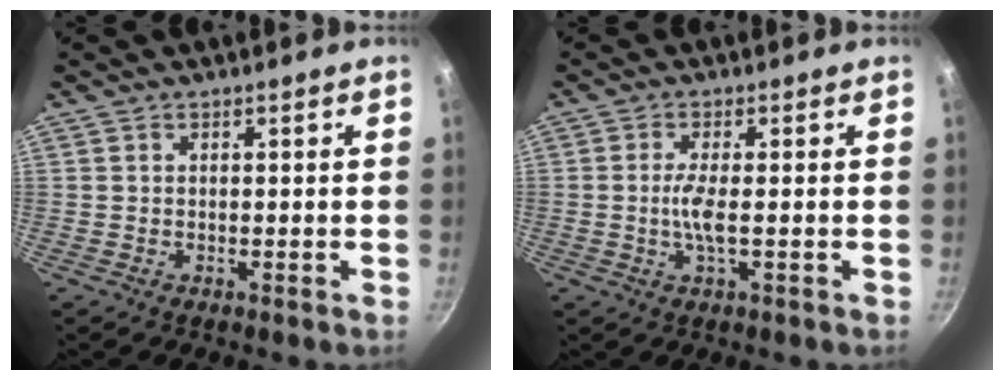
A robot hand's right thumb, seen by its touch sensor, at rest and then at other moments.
{"total": 3.7, "force": [-0.4, 0.7, 3.7], "torque": [-0.084, 0.001, -0.010]}